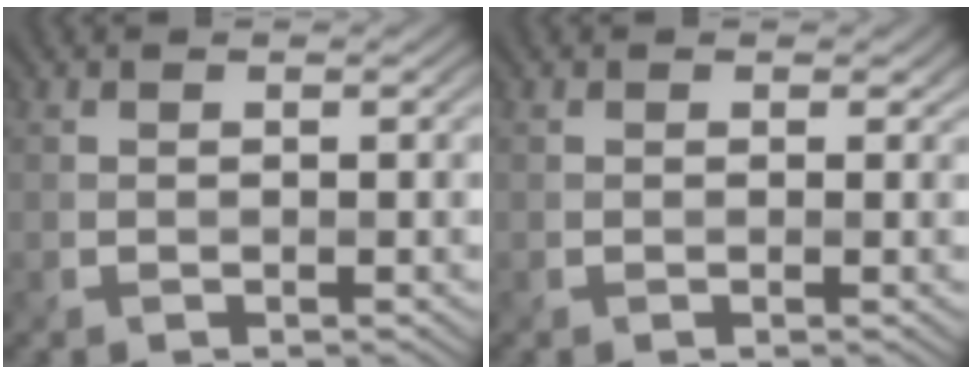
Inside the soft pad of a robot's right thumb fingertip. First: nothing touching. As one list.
[{"total": 0.8, "force": [0.3, 0.6, 0.3], "torque": [-0.005, 0.000, 0.005]}]